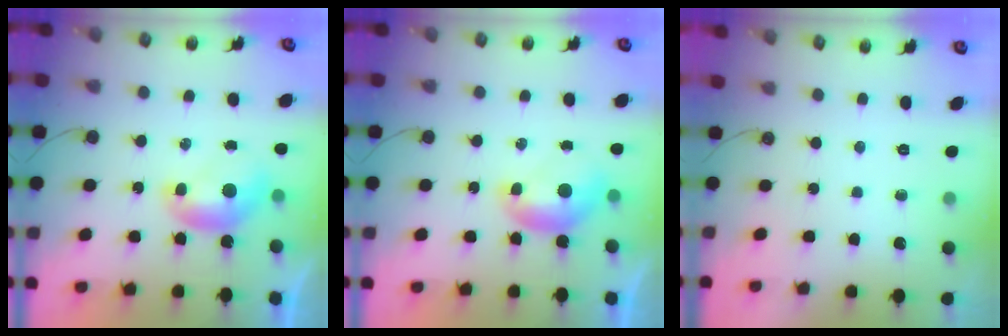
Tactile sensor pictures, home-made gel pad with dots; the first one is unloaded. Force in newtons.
{"total": 0.0}
{"total": 0.0}